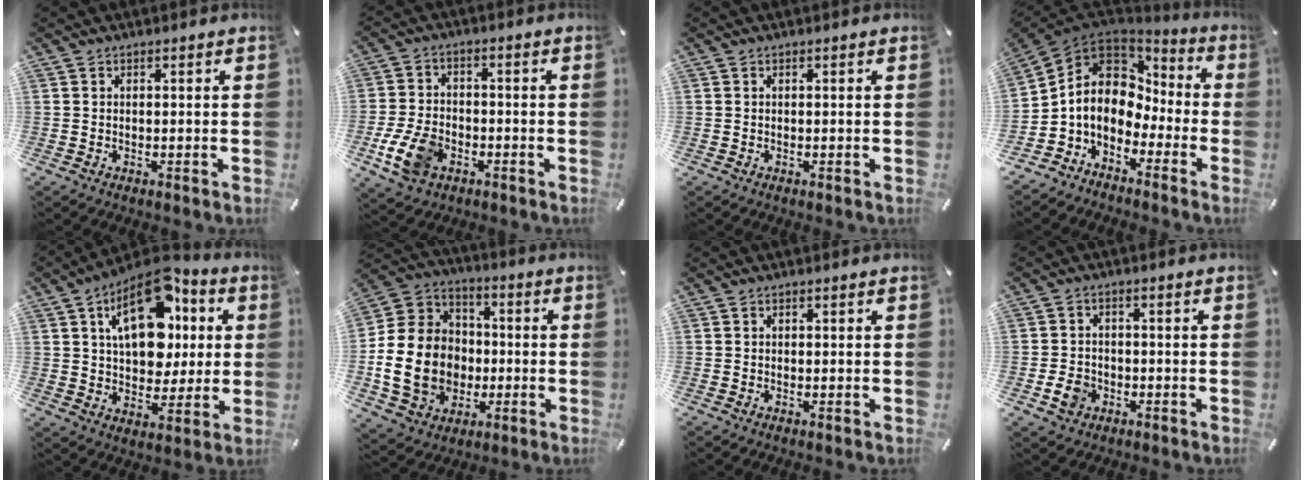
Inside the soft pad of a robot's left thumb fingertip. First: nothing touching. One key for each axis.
{"total": 9.4, "fx": -3.7, "fy": 6.4, "fz": 5.8, "tx": -0.134, "ty": 0.010, "tz": -0.067}
{"total": 0.0}
{"total": 9.0, "fx": -0.8, "fy": 8.0, "fz": 4.0, "tx": -0.101, "ty": -0.004, "tz": -0.016}
{"total": 18.6, "fx": 6.2, "fy": 12.3, "fz": 12.5, "tx": -0.195, "ty": -0.028, "tz": 0.107}
{"total": 18.7, "fx": -4.4, "fy": 15.4, "fz": 9.6, "tx": -0.207, "ty": 0.023, "tz": -0.078}
{"total": 0.0}
{"total": 4.8, "fx": -1.8, "fy": 4.0, "fz": 2.0, "tx": -0.046, "ty": 0.006, "tz": -0.034}